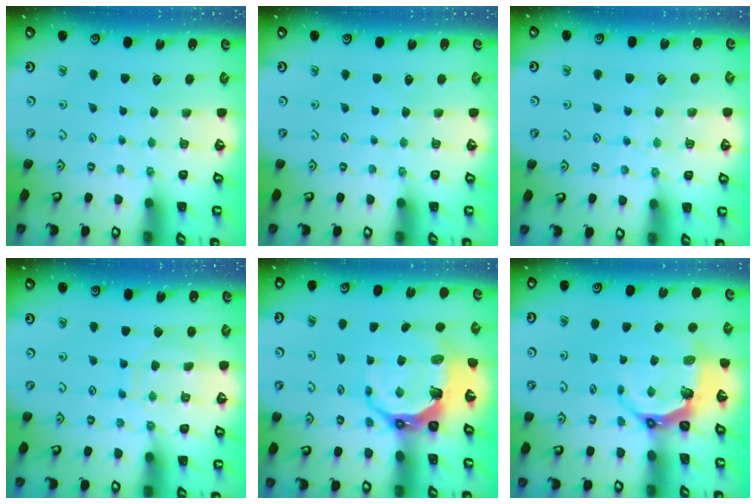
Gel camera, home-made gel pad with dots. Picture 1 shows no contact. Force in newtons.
{"total": 0.0}
{"total": 5.9, "press": 5.9, "slide": 0.5}
{"total": 8.6, "press": 8.5, "slide": 0.9}
{"total": 9.3, "press": 7.9, "slide": 5.0}
{"total": 6.9, "press": 5.2, "slide": 4.5}